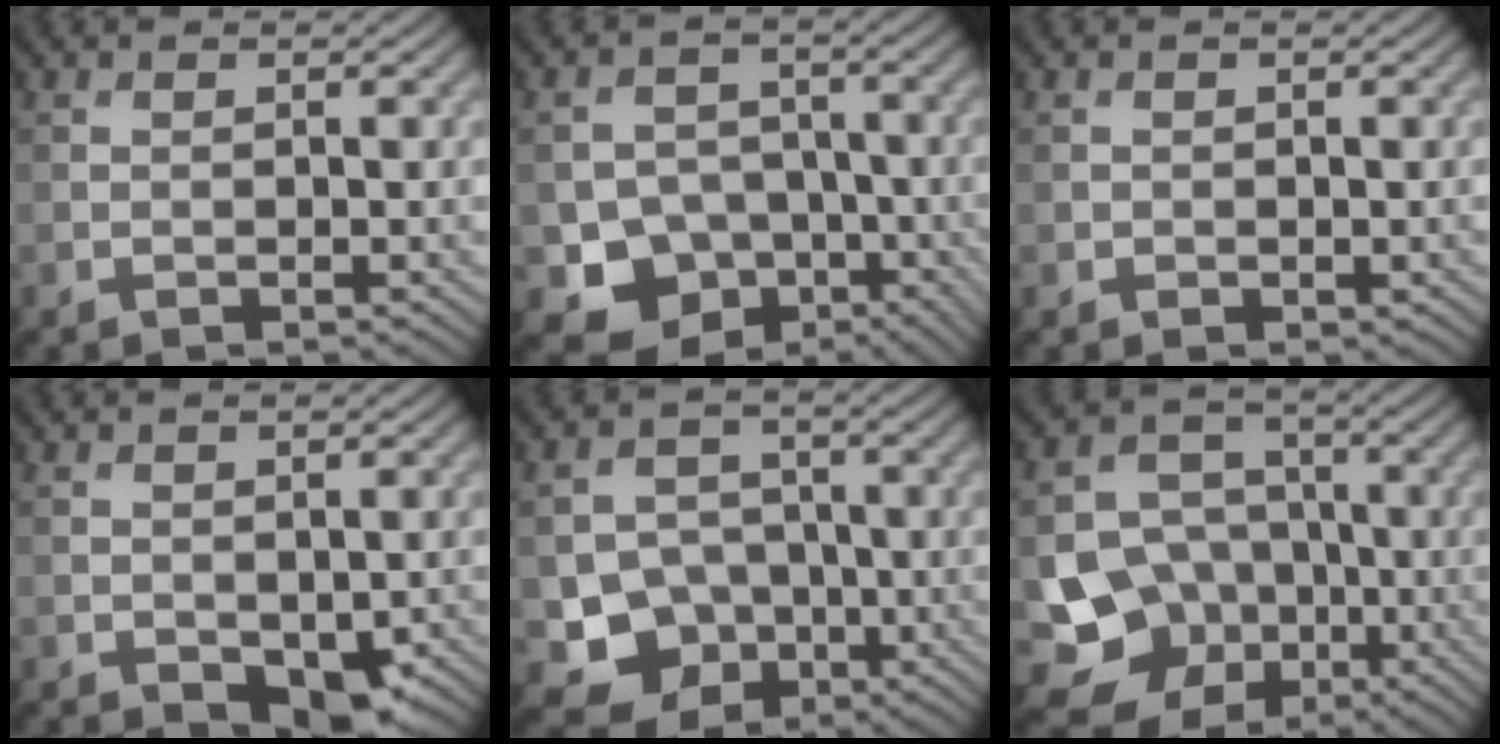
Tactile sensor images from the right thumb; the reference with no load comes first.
{"total": 8.5, "force": [-3.8, 6.8, 3.4], "torque": [-0.059, -0.026, -0.069]}
{"total": 0.8, "force": [0.1, 0.8, 0.2], "torque": [-0.003, -0.006, 0.002]}
{"total": 5.2, "force": [-1.9, 3.2, 3.6], "torque": [-0.056, -0.024, -0.017]}
{"total": 8.2, "force": [-3.5, 6.7, 3.2], "torque": [-0.059, -0.024, -0.067]}
{"total": 13.5, "force": [-5.9, 10.9, 5.4], "torque": [-0.118, -0.034, -0.103]}